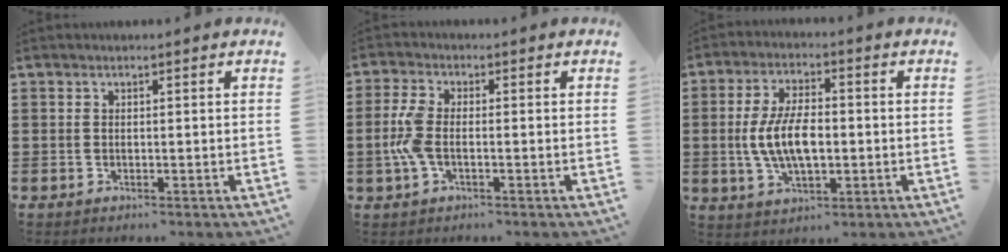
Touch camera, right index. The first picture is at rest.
{"total": 5.2, "force": [-0.9, 2.4, 4.5], "torque": [-0.121, -0.008, -0.027]}
{"total": 8.4, "force": [-0.6, 3.9, 7.5], "torque": [-0.169, -0.004, -0.019]}